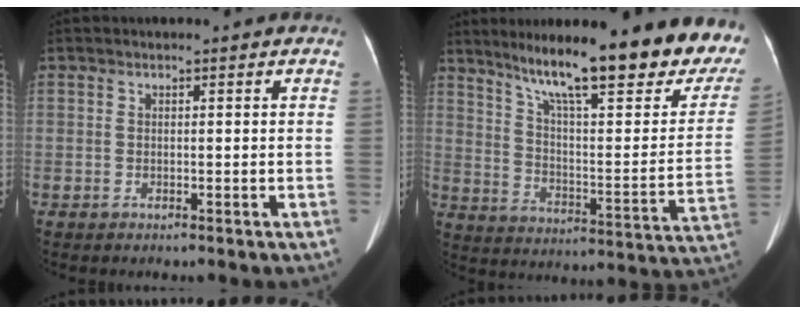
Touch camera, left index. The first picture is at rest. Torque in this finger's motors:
{"motor_torque": [0.59, -1.55, 0.22, 0.04]}